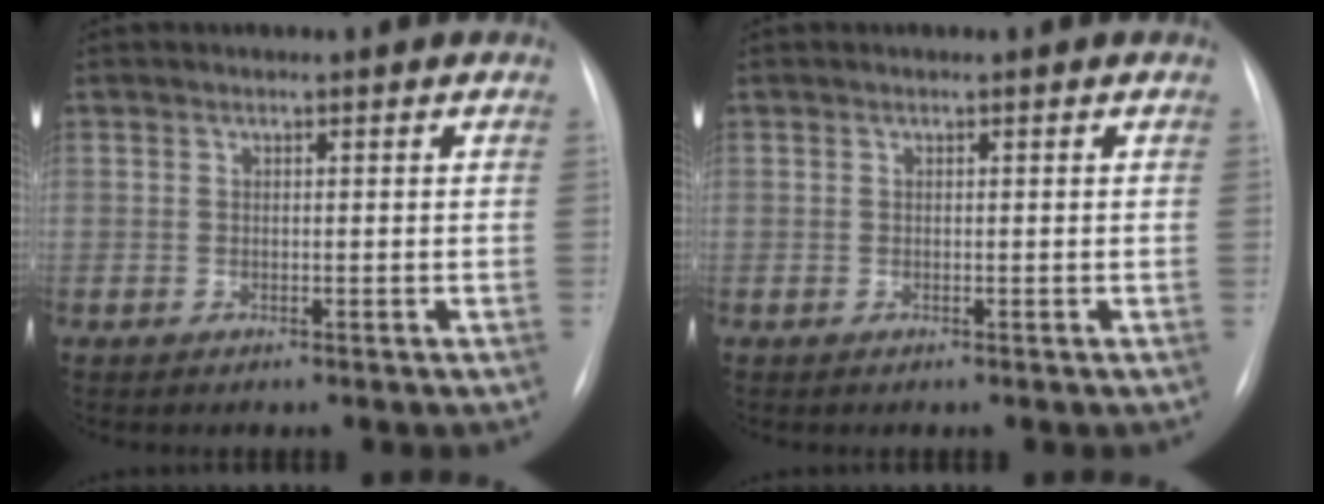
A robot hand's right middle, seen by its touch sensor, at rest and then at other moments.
{"total": 0.0}